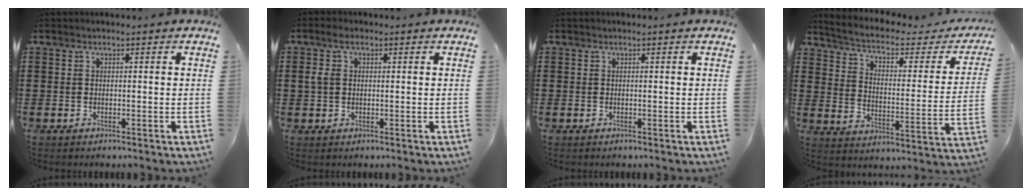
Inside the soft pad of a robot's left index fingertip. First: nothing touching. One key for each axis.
{"total": 3.2, "fx": 0.6, "fy": 2.0, "fz": 2.5, "tx": -0.062, "ty": 0.007, "tz": 0.007}
{"total": 0.0}
{"total": 3.5, "fx": 2.3, "fy": 1.1, "fz": 2.4, "tx": -0.063, "ty": -0.023, "tz": 0.029}